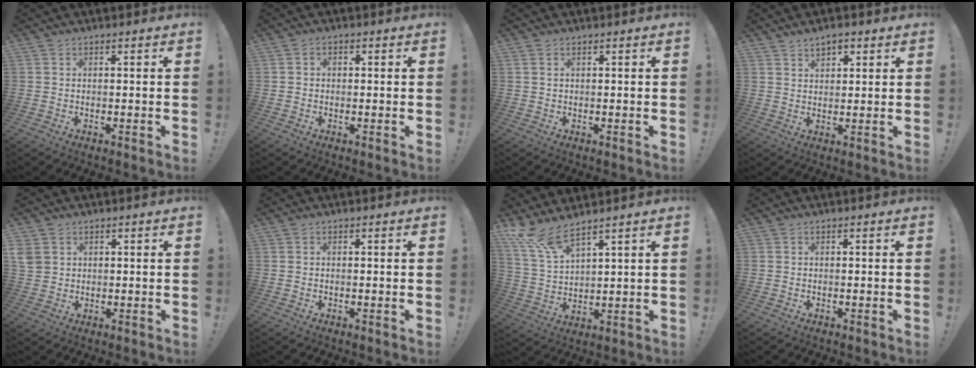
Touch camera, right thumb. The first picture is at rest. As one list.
[{"total": 1.3, "force": [-0.5, 1.0, 0.6], "torque": [-0.013, 0.006, -0.009]}, {"total": 0.9, "force": [0.5, 0.3, 0.6], "torque": [-0.019, 0.003, 0.010]}, {"total": 3.7, "force": [2.5, 2.3, 1.7], "torque": [-0.021, -0.012, 0.042]}, {"total": 4.3, "force": [1.7, 3.5, 1.8], "torque": [-0.041, -0.001, 0.036]}, {"total": 0.0}, {"total": 9.3, "force": [7.9, 1.8, 4.6], "torque": [-0.110, -0.043, 0.150]}, {"total": 0.0}]